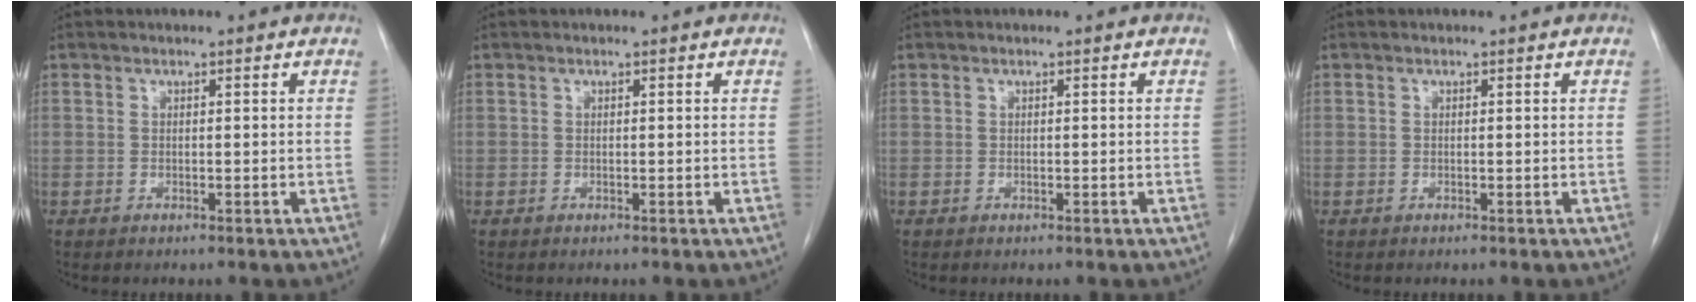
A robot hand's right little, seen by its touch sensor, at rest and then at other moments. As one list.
[{"total": 0.0}, {"total": 0.0}, {"total": 0.0}]